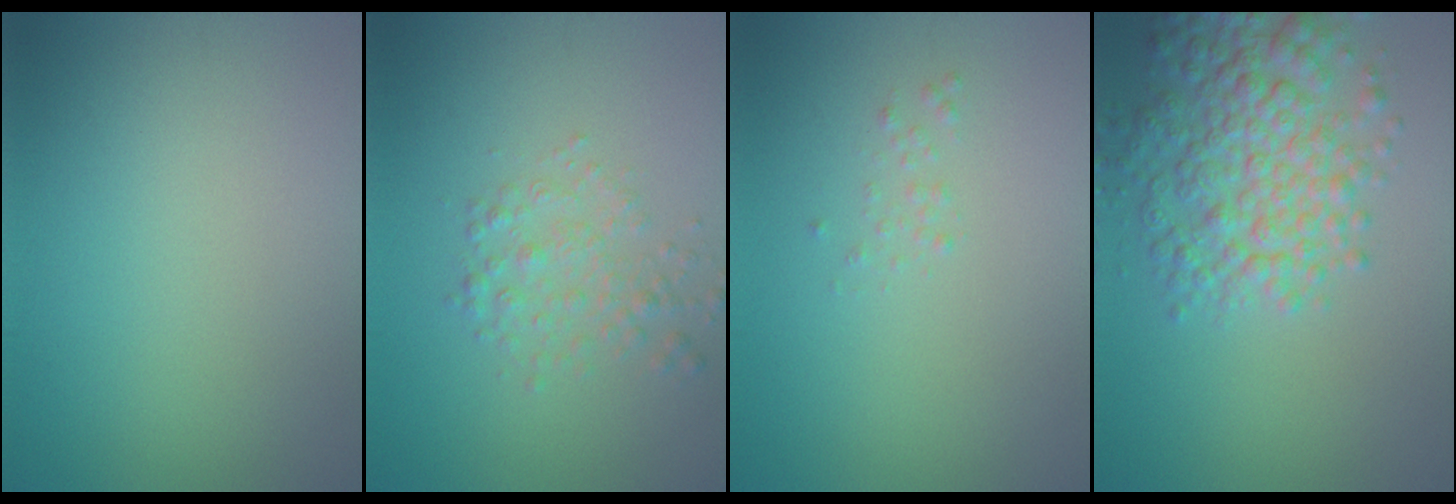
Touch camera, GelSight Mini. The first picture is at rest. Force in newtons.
{"total": 2.4, "press": 2.4, "slide": 0.1}
{"total": 0.6, "press": 0.6, "slide": 0.0}
{"total": 6.2, "press": 6.2, "slide": 0.3}